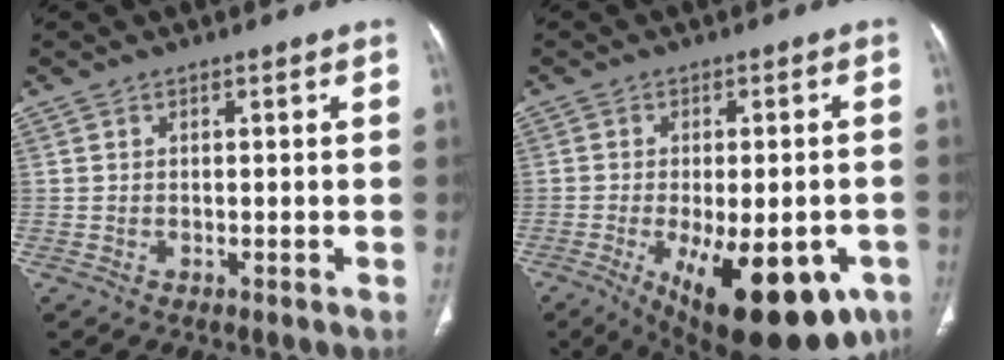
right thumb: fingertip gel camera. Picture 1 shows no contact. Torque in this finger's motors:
{"motor_torque": [0.37, 0.72, 0.32, -0.09, 0.18]}